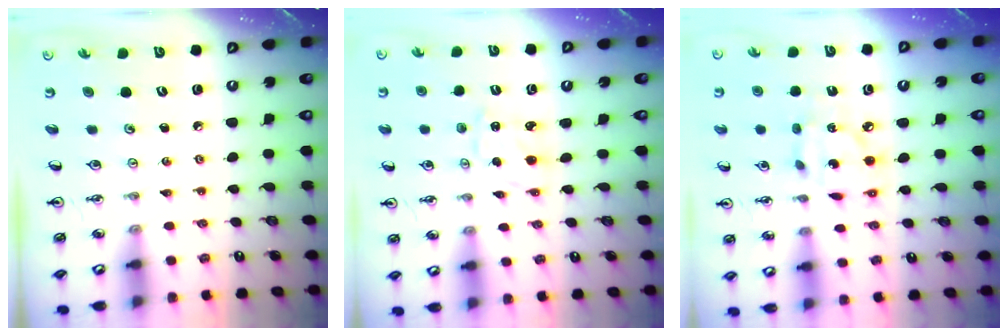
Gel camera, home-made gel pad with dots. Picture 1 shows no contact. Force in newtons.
{"total": 1.7, "press": 1.7, "slide": 0.3}
{"total": 10.3, "press": 10.2, "slide": 0.7}